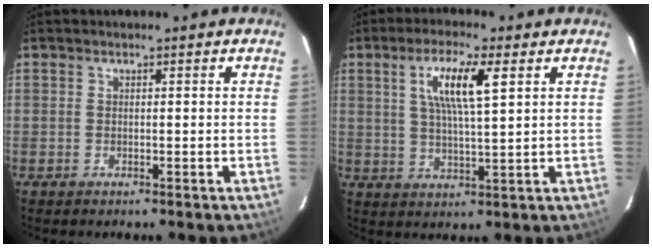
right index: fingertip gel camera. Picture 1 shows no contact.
{"total": 8.6, "force": [3.2, 1.3, 7.9], "torque": [-0.144, 0.004, 0.059]}